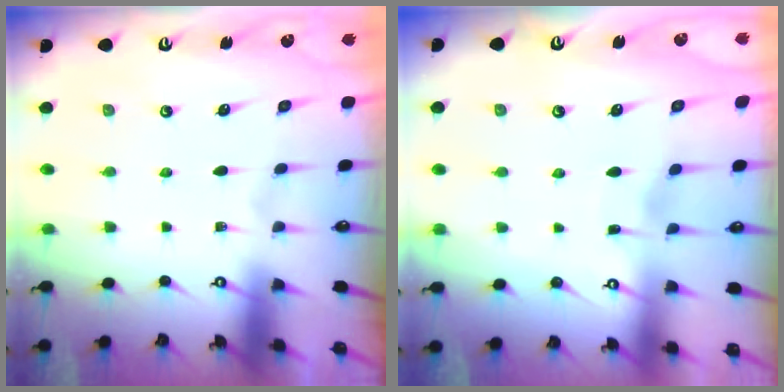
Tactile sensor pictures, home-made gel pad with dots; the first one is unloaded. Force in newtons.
{"total": 2.6, "press": 2.6, "slide": 0.3}